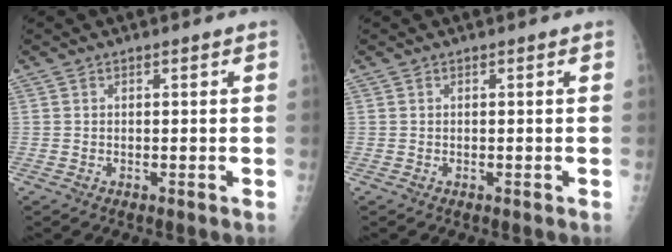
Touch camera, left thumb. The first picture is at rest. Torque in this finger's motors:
{"motor_torque": [0.00, 0.00, 0.00, 0.00, 0.00]}